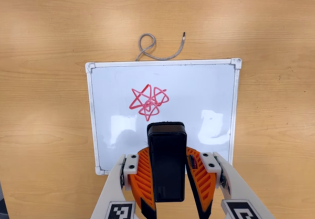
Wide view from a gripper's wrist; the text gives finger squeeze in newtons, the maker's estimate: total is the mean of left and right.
{"total": 8.9, "left": 7.2, "right": 10.6}